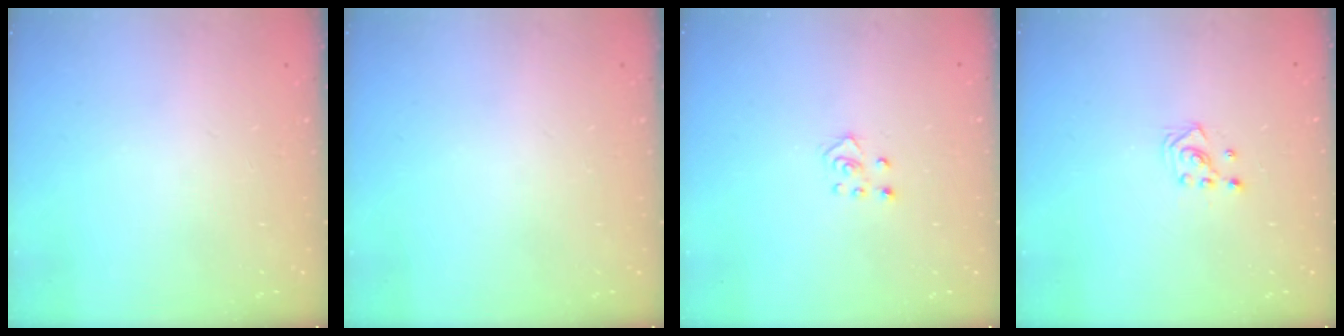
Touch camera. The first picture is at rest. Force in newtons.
{"total": 0.0}
{"total": 3.0, "press": 3.0, "slide": 0.3}
{"total": 2.9, "press": 2.9, "slide": 0.4}